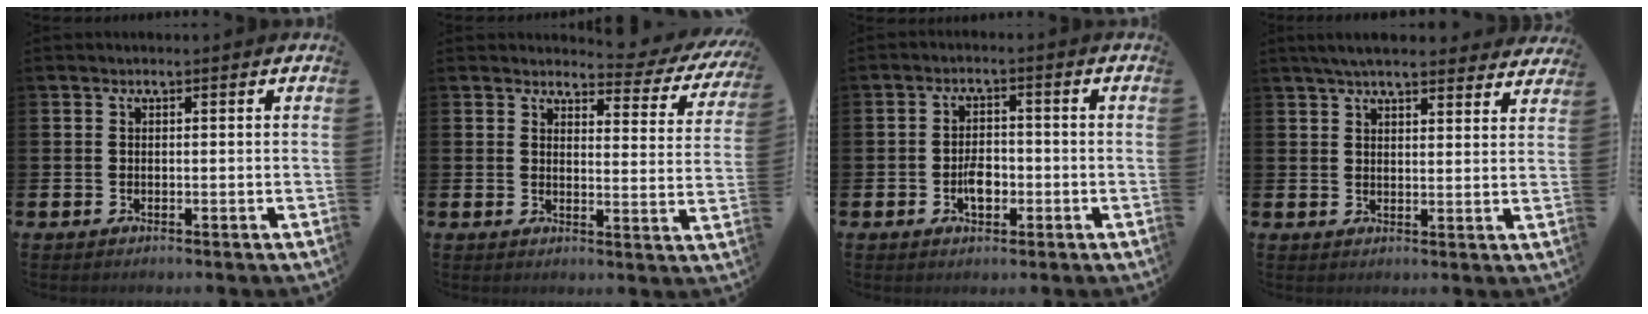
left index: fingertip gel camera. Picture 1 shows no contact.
{"total": 3.1, "force": [2.7, 1.3, 0.7], "torque": [-0.012, -0.026, 0.039]}
{"total": 3.4, "force": [-1.0, 2.0, 2.6], "torque": [-0.047, 0.004, -0.017]}
{"total": 5.4, "force": [5.1, 0.9, 1.8], "torque": [-0.043, -0.014, 0.093]}